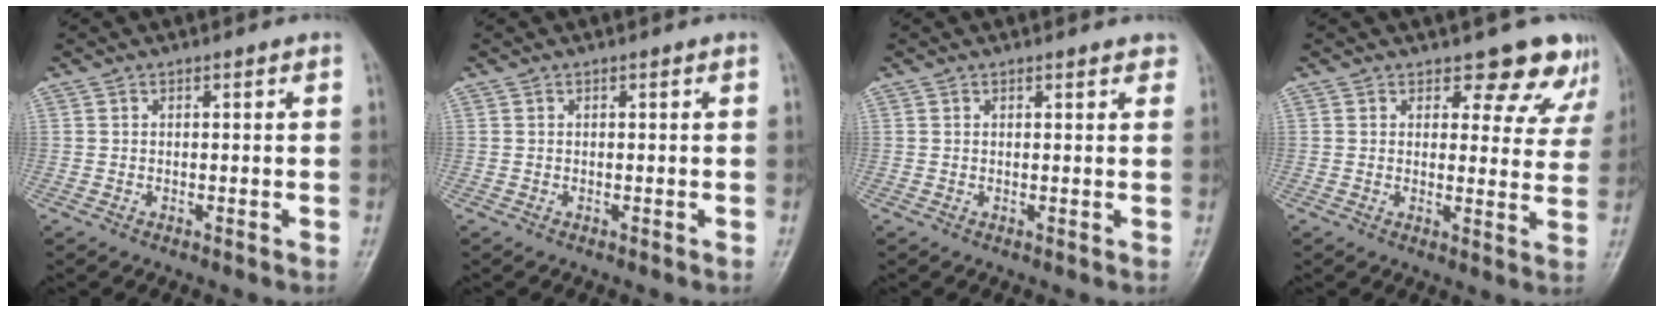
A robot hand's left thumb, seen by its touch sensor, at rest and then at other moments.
{"total": 0.0}
{"total": 1.8, "force": [1.5, 0.6, 0.7], "torque": [0.003, -0.001, 0.012]}
{"total": 8.8, "force": [7.4, 4.1, 2.1], "torque": [0.023, -0.045, 0.065]}